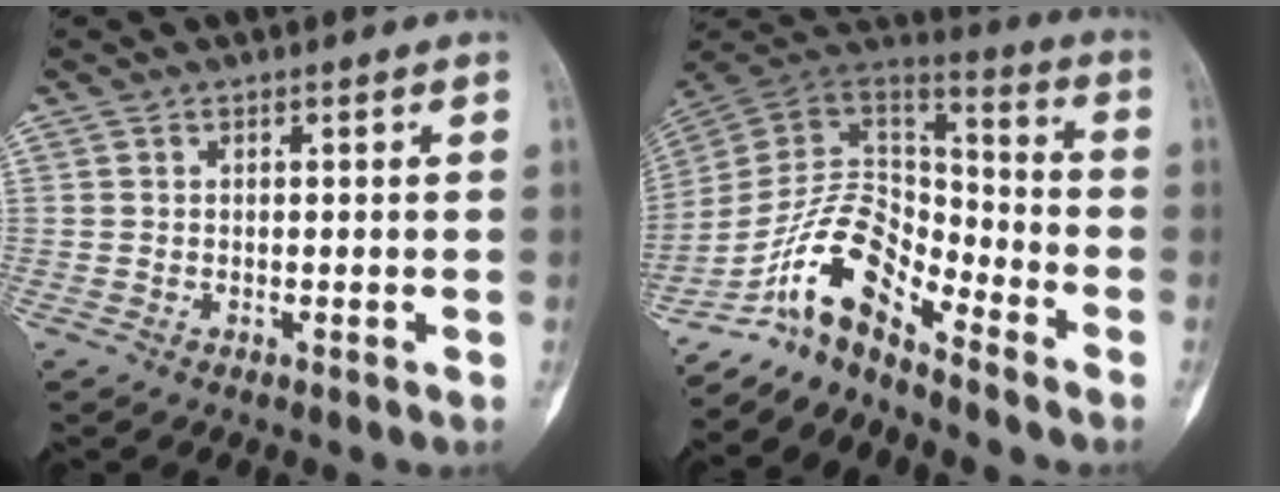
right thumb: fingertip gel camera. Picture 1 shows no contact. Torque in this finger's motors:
{"motor_torque": [0.40, 0.11, 1.45, -1.32, 0.10]}